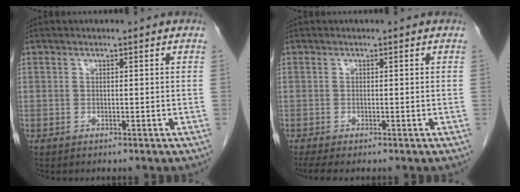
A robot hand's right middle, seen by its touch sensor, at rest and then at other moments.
{"total": 1.9, "force": [-1.5, 0.1, 1.2], "torque": [-0.023, -0.008, -0.026]}